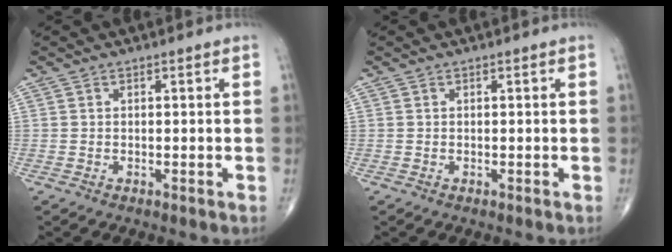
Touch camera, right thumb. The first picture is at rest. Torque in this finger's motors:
{"motor_torque": [0.00, 0.00, 0.00, 0.00, 0.00]}